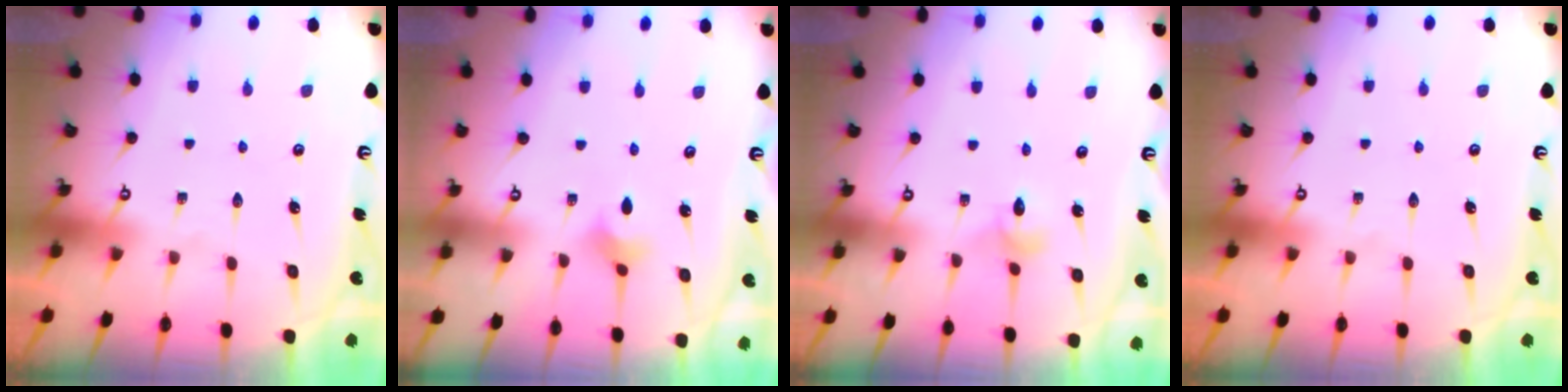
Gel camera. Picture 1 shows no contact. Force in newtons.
{"total": 2.1, "press": 2.0, "slide": 0.5}
{"total": 3.1, "press": 3.0, "slide": 0.4}
{"total": 0.0}